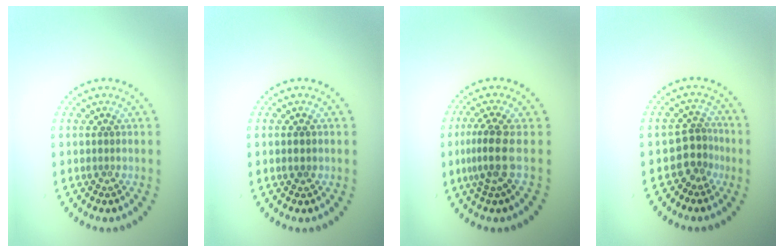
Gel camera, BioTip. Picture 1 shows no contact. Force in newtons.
{"total": 1.2, "press": 1.2, "slide": 0.1}
{"total": 2.8, "press": 2.0, "slide": 1.9}
{"total": 2.5, "press": 1.8, "slide": 1.7}